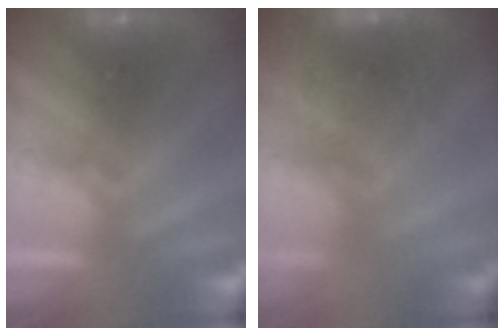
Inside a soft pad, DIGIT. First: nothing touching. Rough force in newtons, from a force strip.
{"total": 7.3}